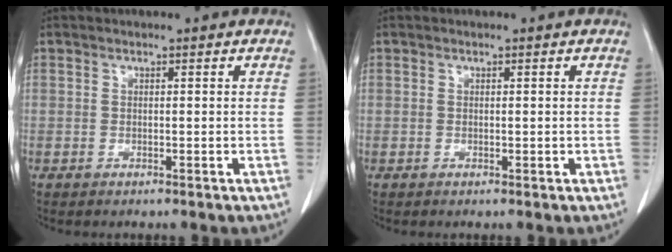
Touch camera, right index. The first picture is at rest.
{"total": 0.5, "force": [0.0, 0.4, 0.4], "torque": [-0.007, -0.001, 0.003]}